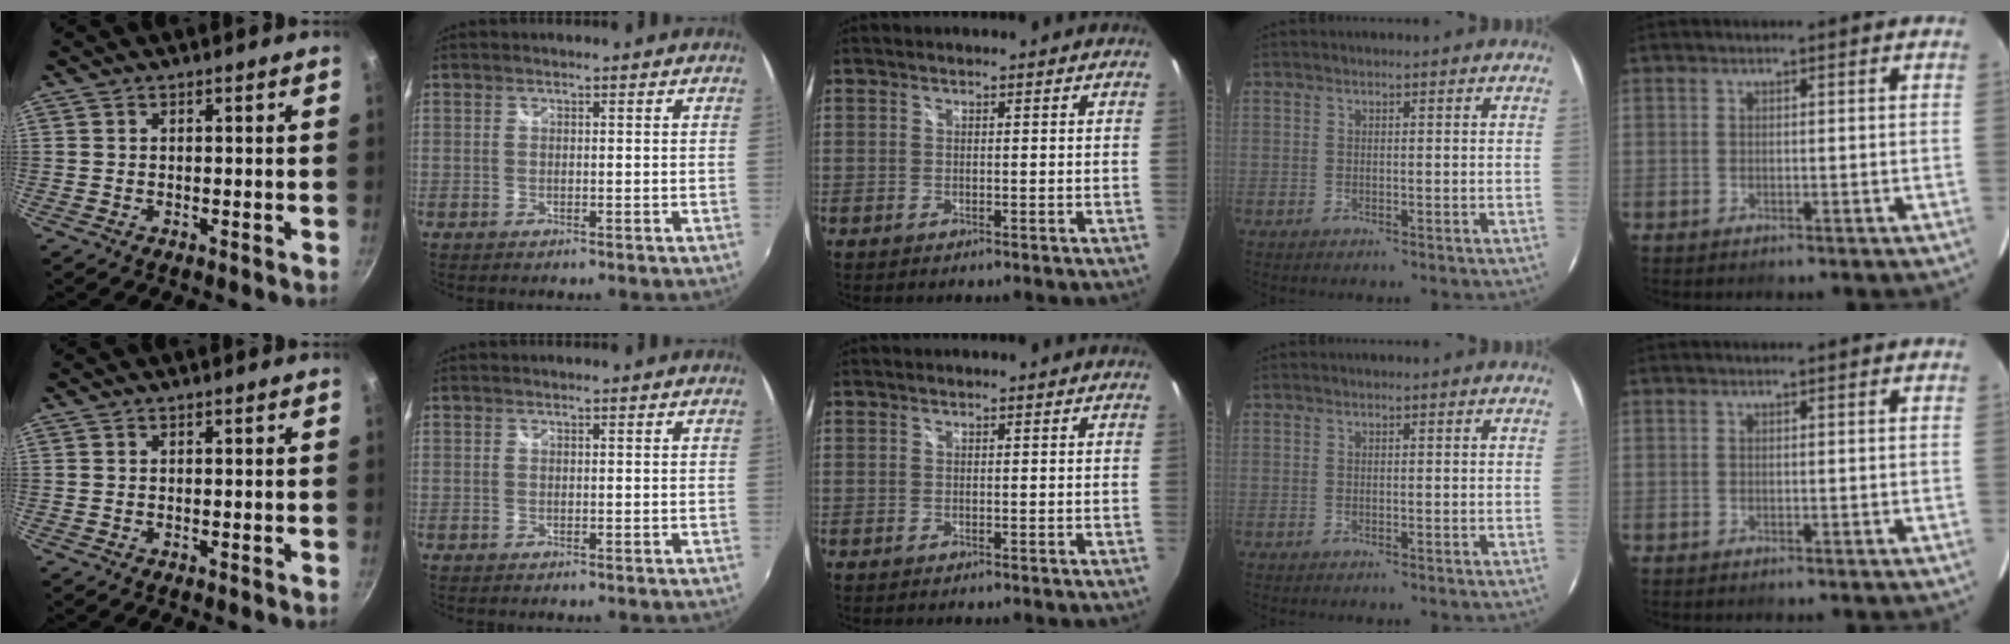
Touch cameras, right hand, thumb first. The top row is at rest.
{}